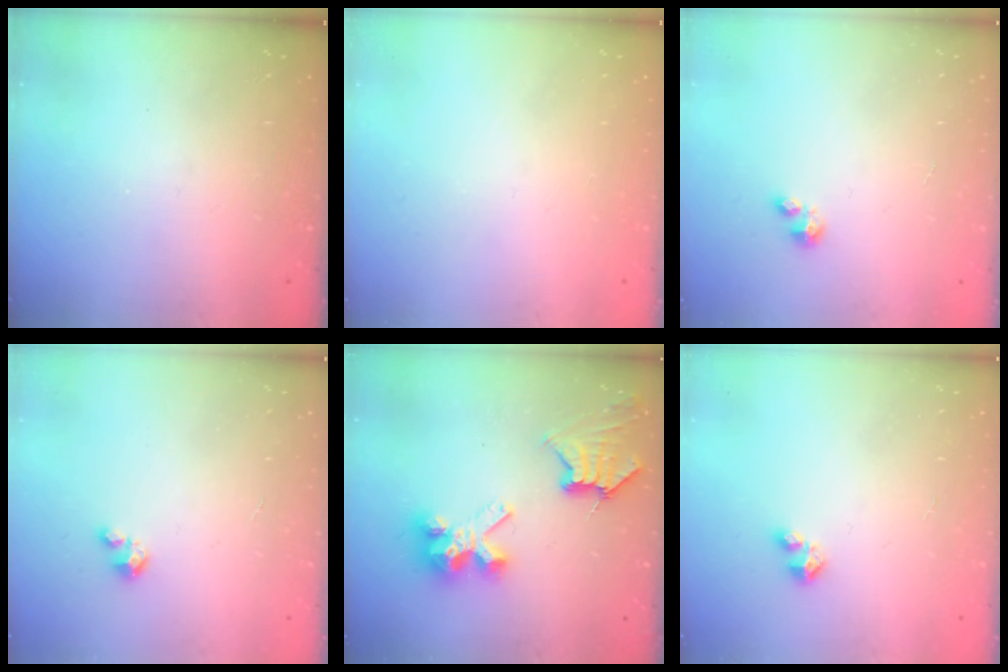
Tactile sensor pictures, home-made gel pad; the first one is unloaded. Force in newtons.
{"total": 0.0}
{"total": 1.7, "press": 1.7, "slide": 0.4}
{"total": 2.7, "press": 2.7, "slide": 0.2}
{"total": 10.3, "press": 10.2, "slide": 1.1}
{"total": 2.1, "press": 2.1, "slide": 0.2}